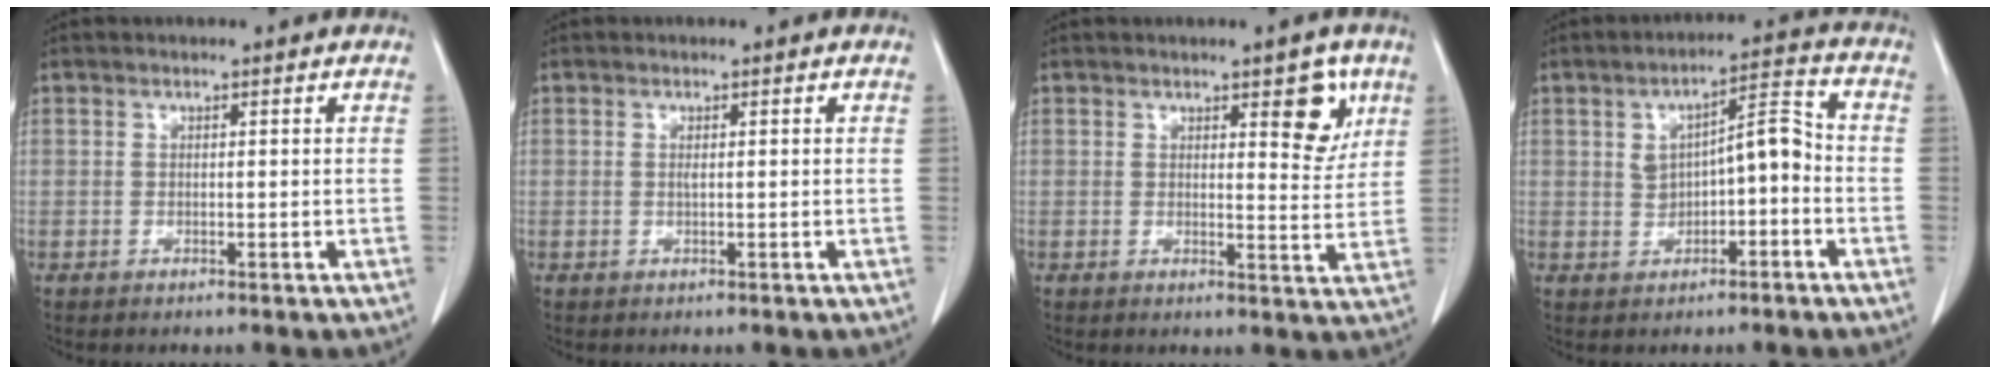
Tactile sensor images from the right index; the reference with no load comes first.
{"total": 0.9, "force": [0.2, 0.2, 0.9], "torque": [-0.020, 0.001, 0.004]}
{"total": 5.4, "force": [2.7, 1.7, 4.3], "torque": [-0.049, -0.008, 0.032]}
{"total": 6.7, "force": [-0.4, 2.5, 6.2], "torque": [-0.095, 0.030, -0.003]}